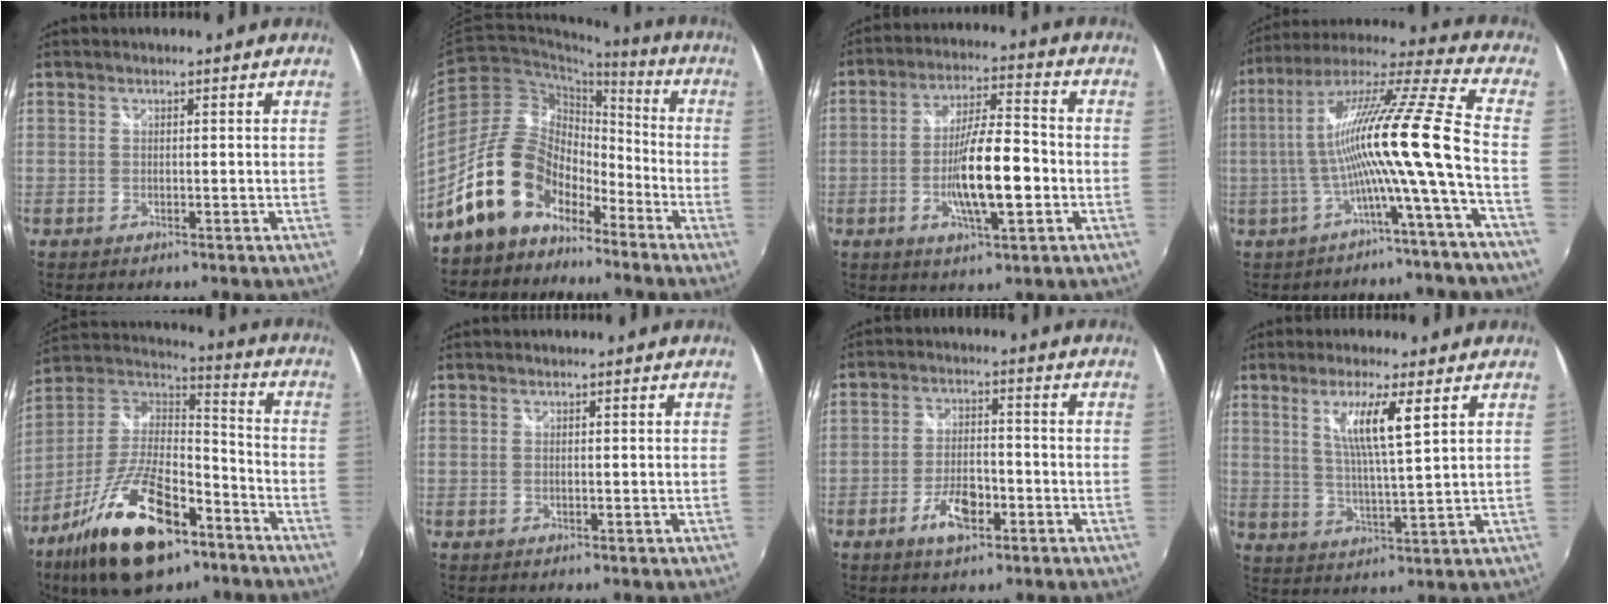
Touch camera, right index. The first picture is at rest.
{"total": 15.0, "force": [-10.4, 8.7, 6.2], "torque": [-0.121, 0.031, -0.178]}
{"total": 11.8, "force": [-3.1, 2.7, 11.0], "torque": [-0.204, -0.005, -0.050]}
{"total": 14.8, "force": [-3.3, -2.0, 14.2], "torque": [-0.235, 0.001, -0.066]}
{"total": 23.3, "force": [-13.1, 10.0, 16.5], "torque": [-0.325, -0.016, -0.223]}
{"total": 0.0}
{"total": 7.1, "force": [-3.7, 3.1, 5.2], "torque": [-0.110, -0.001, -0.061]}
{"total": 7.7, "force": [3.4, 0.1, 6.8], "torque": [-0.127, -0.007, 0.062]}